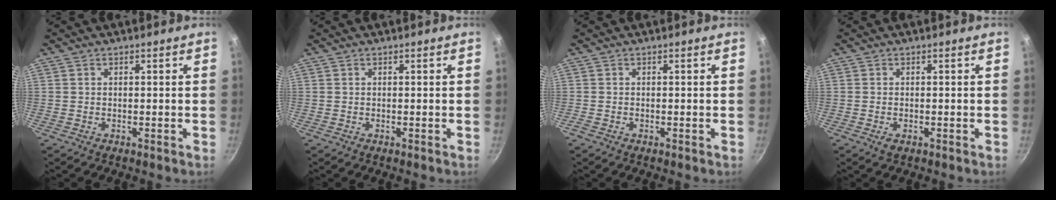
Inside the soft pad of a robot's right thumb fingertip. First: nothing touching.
{"total": 0.0}
{"total": 0.0}
{"total": 1.3, "force": [-0.5, 0.7, 0.9], "torque": [-0.017, -0.001, -0.008]}